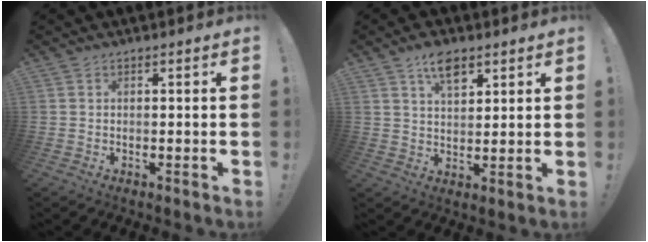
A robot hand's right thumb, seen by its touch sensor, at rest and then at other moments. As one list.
[{"total": 7.6, "force": [4.6, 3.7, 4.8], "torque": [-0.065, -0.020, 0.079]}]